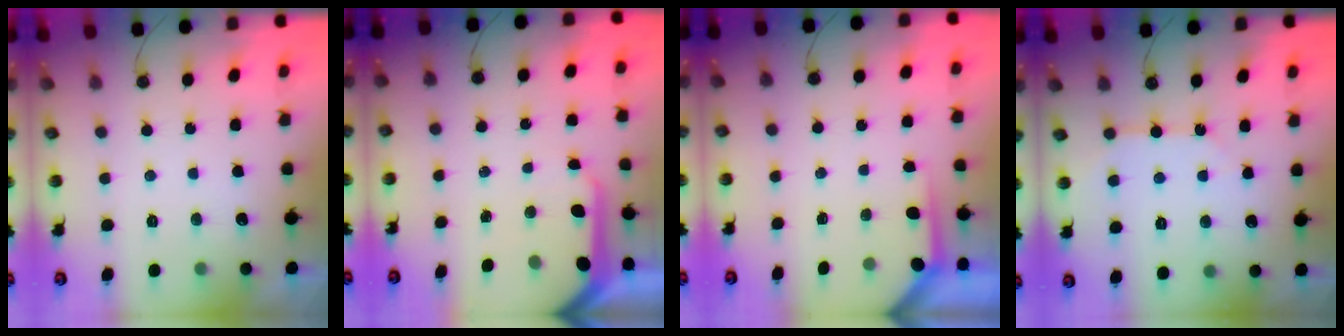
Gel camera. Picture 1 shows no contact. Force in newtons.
{"total": 9.4, "press": 9.3, "slide": 1.0}
{"total": 3.6, "press": 3.6, "slide": 0.3}
{"total": 6.1, "press": 6.1, "slide": 0.7}